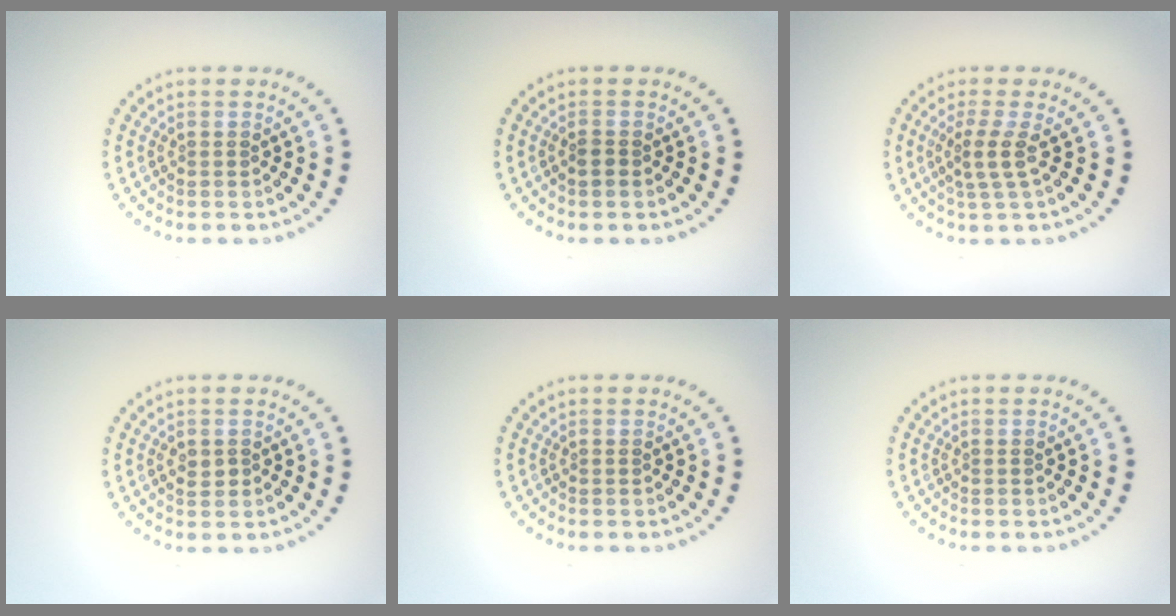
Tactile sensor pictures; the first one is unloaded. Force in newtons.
{"total": 0.8, "press": 0.7, "slide": 0.4}
{"total": 2.2, "press": 1.5, "slide": 1.5}
{"total": 1.3, "press": 1.3, "slide": 0.1}
{"total": 0.0}
{"total": 0.0}